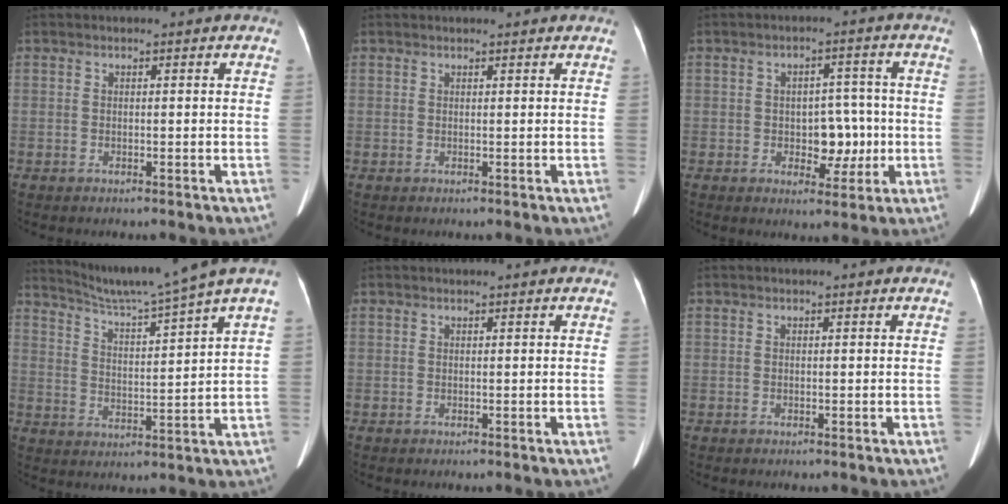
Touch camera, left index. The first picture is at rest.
{"total": 3.3, "force": [3.1, 0.3, 1.0], "torque": [-0.010, 0.025, 0.038]}
{"total": 5.7, "force": [-1.0, 3.6, 4.3], "torque": [-0.056, 0.013, -0.007]}
{"total": 10.9, "force": [9.2, -2.8, 5.1], "torque": [-0.091, -0.019, 0.151]}
{"total": 0.7, "force": [0.7, -0.1, 0.3], "torque": [-0.004, 0.012, 0.013]}
{"total": 0.0}